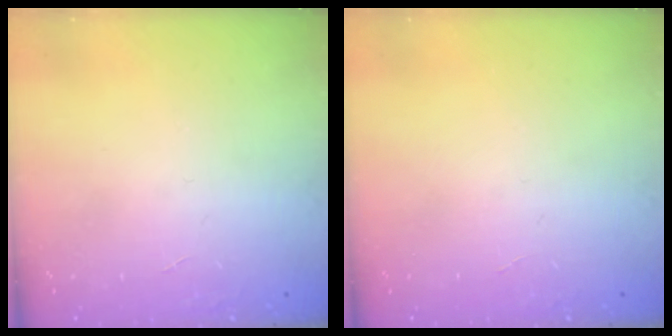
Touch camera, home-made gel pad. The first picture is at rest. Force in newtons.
{"total": 0.0}